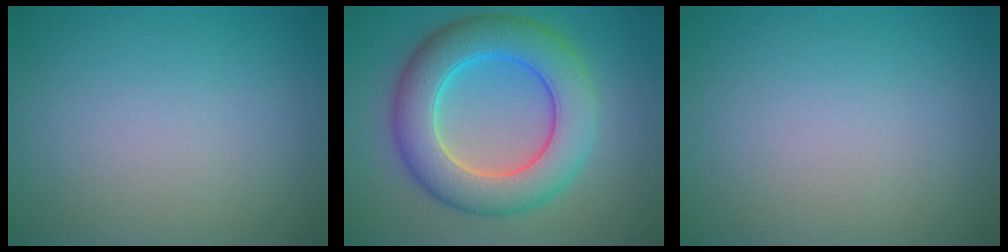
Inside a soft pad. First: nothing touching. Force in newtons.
{"total": 8.5, "press": 8.5, "slide": 0.4}
{"total": 0.0}